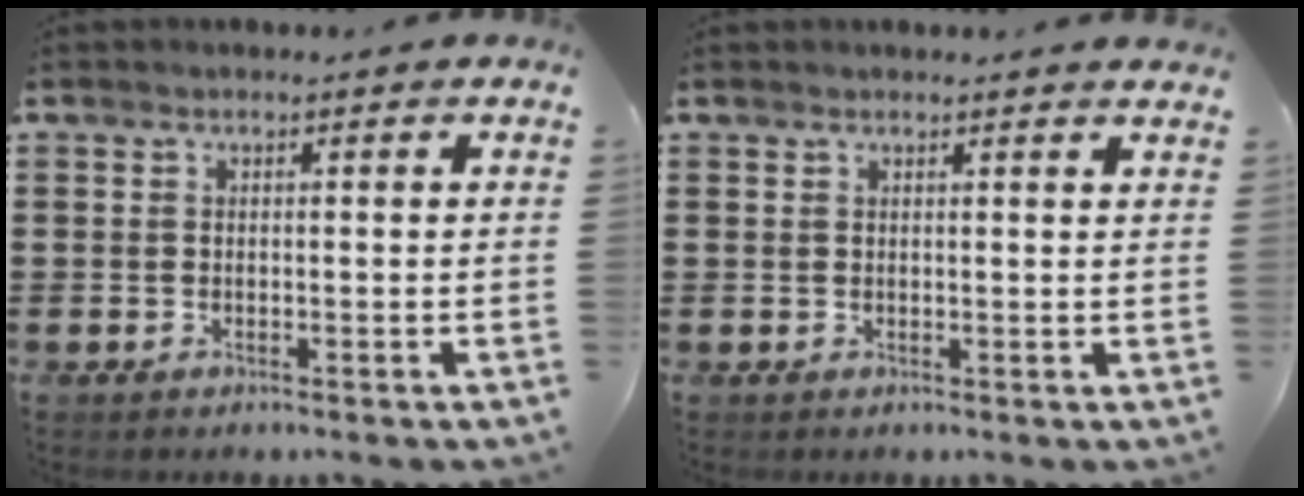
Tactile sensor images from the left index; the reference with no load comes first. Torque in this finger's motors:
{"motor_torque": [1.87, -0.27, 0.05, 0.03]}